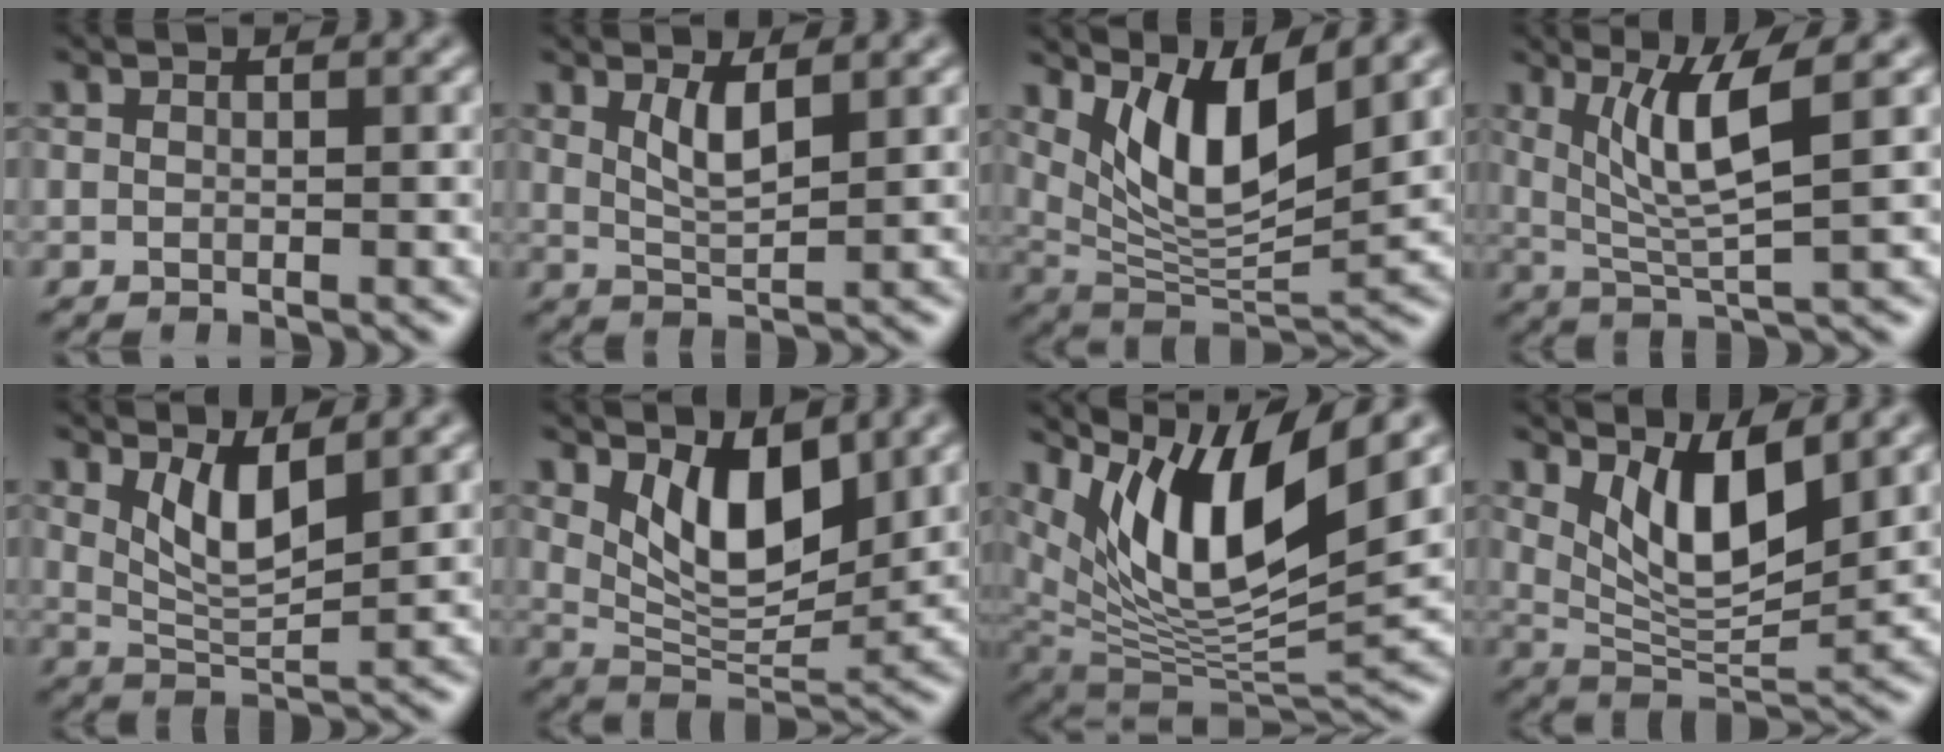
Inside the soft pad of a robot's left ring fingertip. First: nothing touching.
{"total": 2.6, "force": [1.3, 0.7, 2.1], "torque": [-0.042, -0.008, 0.029]}
{"total": 7.5, "force": [3.7, 2.5, 6.1], "torque": [-0.112, -0.020, 0.072]}
{"total": 5.5, "force": [2.0, 0.8, 5.1], "torque": [-0.101, -0.008, 0.043]}
{"total": 4.0, "force": [2.0, 1.2, 3.3], "torque": [-0.068, -0.012, 0.043]}
{"total": 6.1, "force": [2.7, 2.9, 4.7], "torque": [-0.088, -0.015, 0.049]}
{"total": 11.2, "force": [6.0, 3.6, 8.8], "torque": [-0.159, -0.004, 0.120]}
{"total": 6.4, "force": [2.9, 2.3, 5.2], "torque": [-0.096, -0.018, 0.058]}